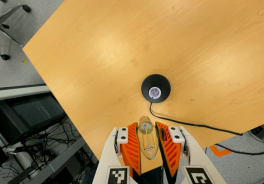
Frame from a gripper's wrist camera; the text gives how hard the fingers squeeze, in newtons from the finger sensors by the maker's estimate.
{"total": 20.7, "left": 22.1, "right": 19.3}